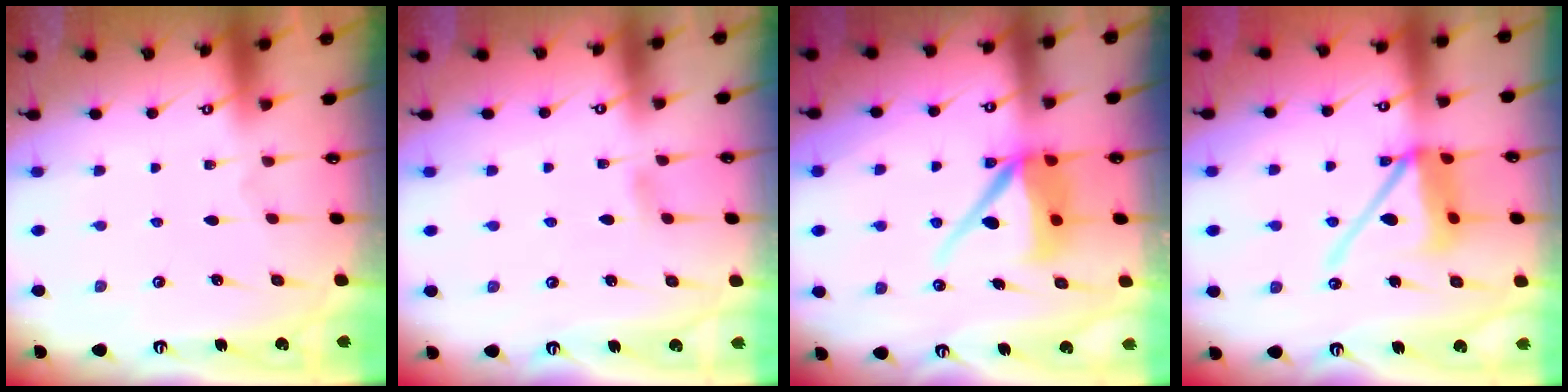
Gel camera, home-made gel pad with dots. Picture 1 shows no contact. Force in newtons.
{"total": 2.8, "press": 2.8, "slide": 0.3}
{"total": 10.3, "press": 10.2, "slide": 1.2}
{"total": 13.6, "press": 13.5, "slide": 1.7}